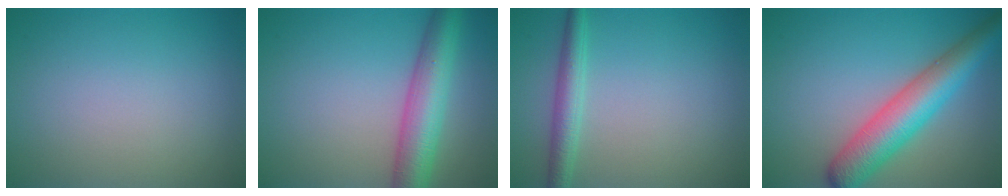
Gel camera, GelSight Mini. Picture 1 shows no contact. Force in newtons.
{"total": 6.3, "press": 6.3, "slide": 0.2}
{"total": 2.6, "press": 2.6, "slide": 0.1}
{"total": 7.0, "press": 7.0, "slide": 0.3}